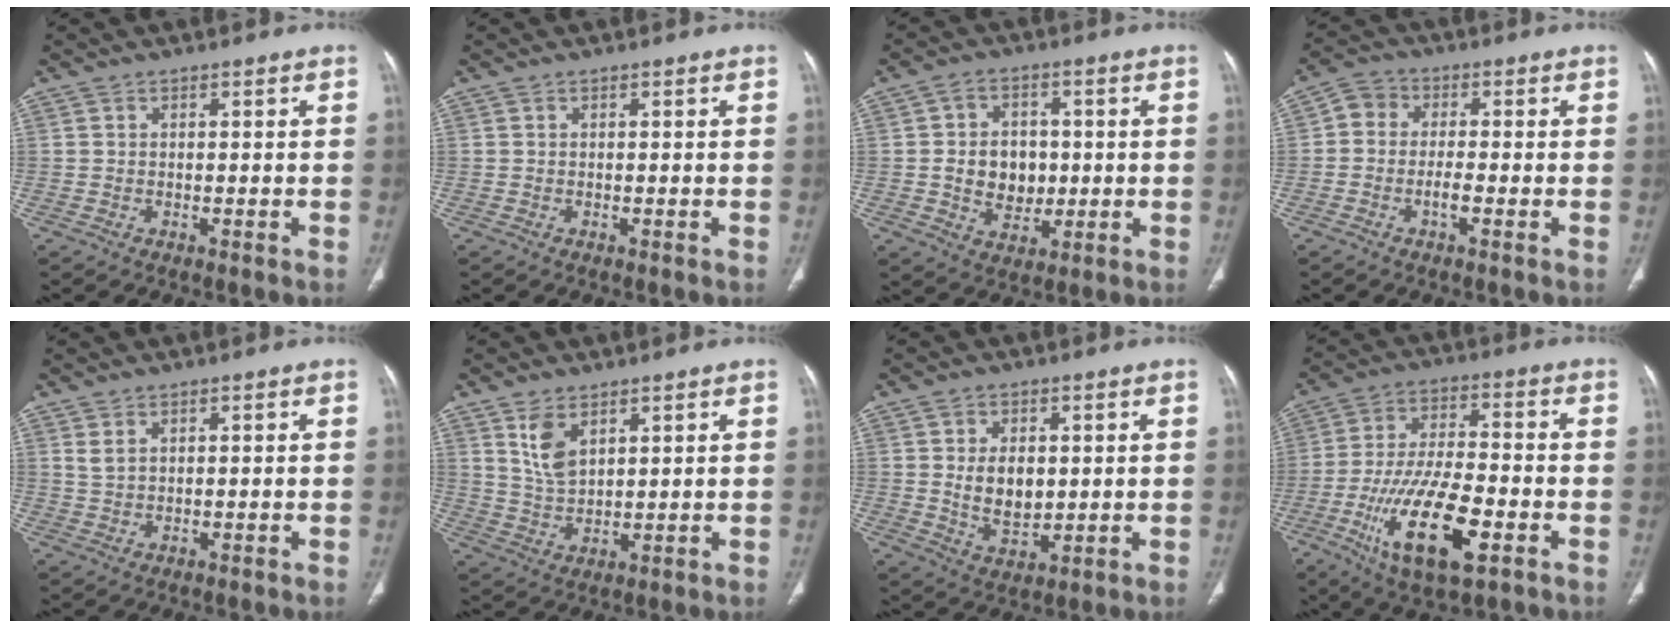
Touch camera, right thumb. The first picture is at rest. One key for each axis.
{"total": 0.0}
{"total": 8.9, "fx": -0.3, "fy": 7.1, "fz": 5.3, "tx": -0.052, "ty": 0.005, "tz": 0.000}
{"total": 5.2, "fx": -1.2, "fy": 3.4, "fz": 3.7, "tx": -0.058, "ty": 0.016, "tz": -0.037}
{"total": 1.8, "fx": 1.1, "fy": 0.8, "fz": 1.2, "tx": -0.027, "ty": 0.000, "tz": 0.032}
{"total": 6.1, "fx": 3.3, "fy": 3.2, "fz": 4.0, "tx": -0.069, "ty": -0.019, "tz": 0.073}
{"total": 7.7, "fx": 0.8, "fy": 5.0, "fz": 5.7, "tx": -0.077, "ty": -0.014, "tz": 0.025}
{"total": 17.4, "fx": -6.7, "fy": 6.6, "fz": 14.6, "tx": -0.274, "ty": 0.015, "tz": -0.112}